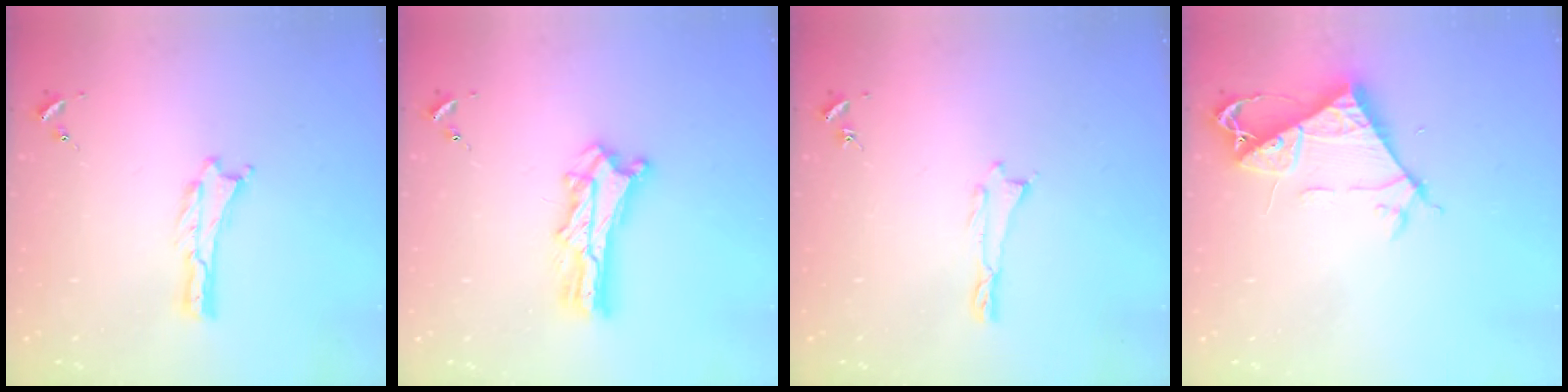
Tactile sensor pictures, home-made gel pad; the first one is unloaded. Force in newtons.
{"total": 7.2, "press": 7.1, "slide": 0.6}
{"total": 0.0}
{"total": 7.5, "press": 7.5, "slide": 0.5}